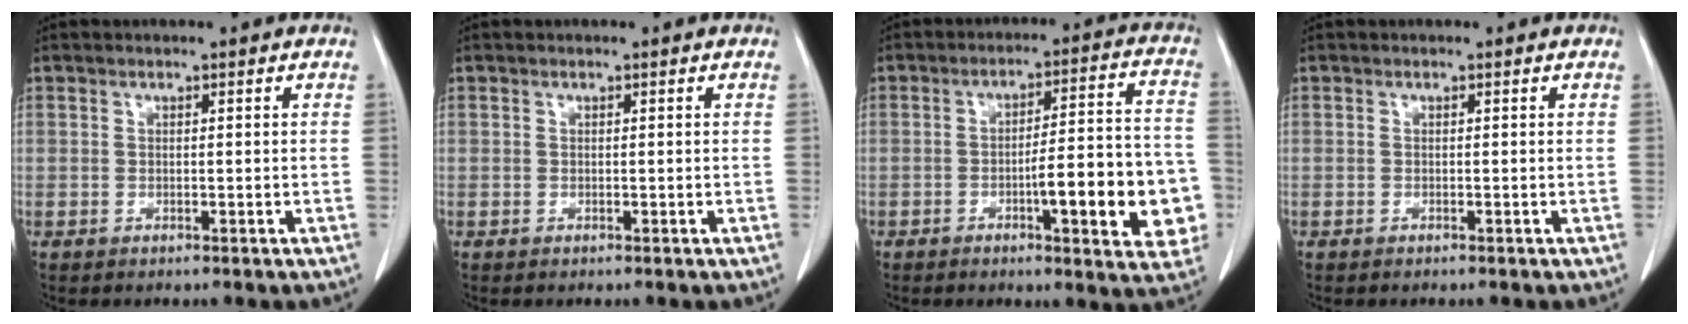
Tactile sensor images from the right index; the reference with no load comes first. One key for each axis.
{"total": 0.0}
{"total": 14.7, "fx": -4.1, "fy": 2.8, "fz": 13.8, "tx": -0.156, "ty": 0.022, "tz": -0.049}
{"total": 0.0}